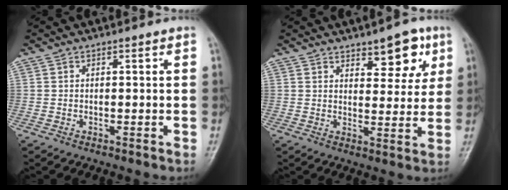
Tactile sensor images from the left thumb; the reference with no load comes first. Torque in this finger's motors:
{"motor_torque": [0.24, 0.12, 0.04, -0.23, 0.10]}